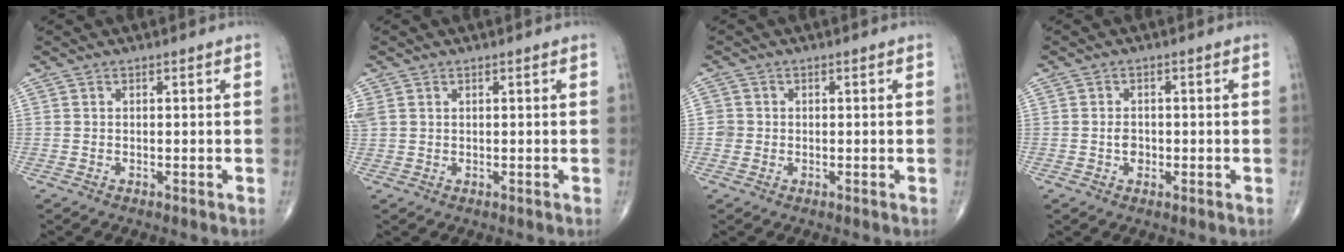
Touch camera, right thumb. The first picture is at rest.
{"total": 2.4, "force": [0.8, 1.9, 1.3], "torque": [-0.048, 0.013, 0.025]}
{"total": 1.9, "force": [-0.2, 1.9, 0.2], "torque": [0.009, 0.007, -0.006]}
{"total": 2.2, "force": [-0.4, 1.7, 1.3], "torque": [-0.014, 0.004, -0.007]}